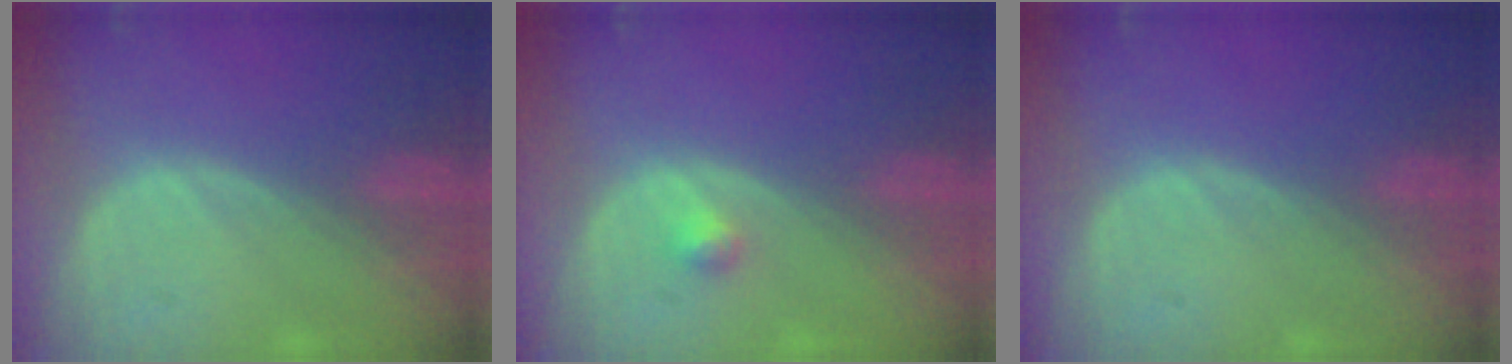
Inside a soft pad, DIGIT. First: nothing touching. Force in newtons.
{"total": 1.1, "press": 1.1, "slide": 0.1}
{"total": 0.0}